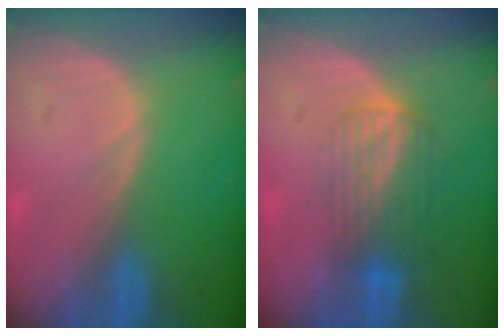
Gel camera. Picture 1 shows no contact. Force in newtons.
{"total": 6.8, "press": 5.7, "slide": 3.6}